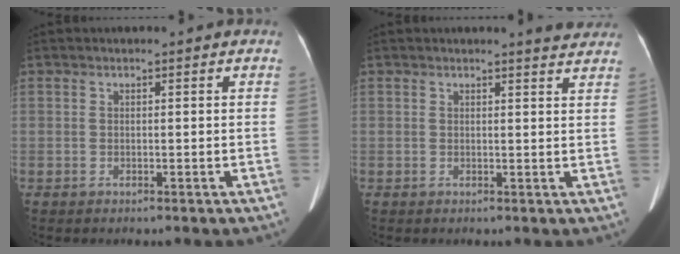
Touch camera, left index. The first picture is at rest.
{"total": 3.5, "force": [3.4, -0.1, 0.8], "torque": [-0.014, -0.008, 0.024]}